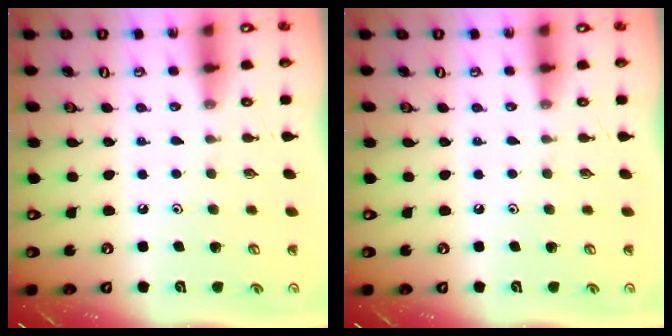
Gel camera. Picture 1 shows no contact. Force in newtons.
{"total": 0.0}